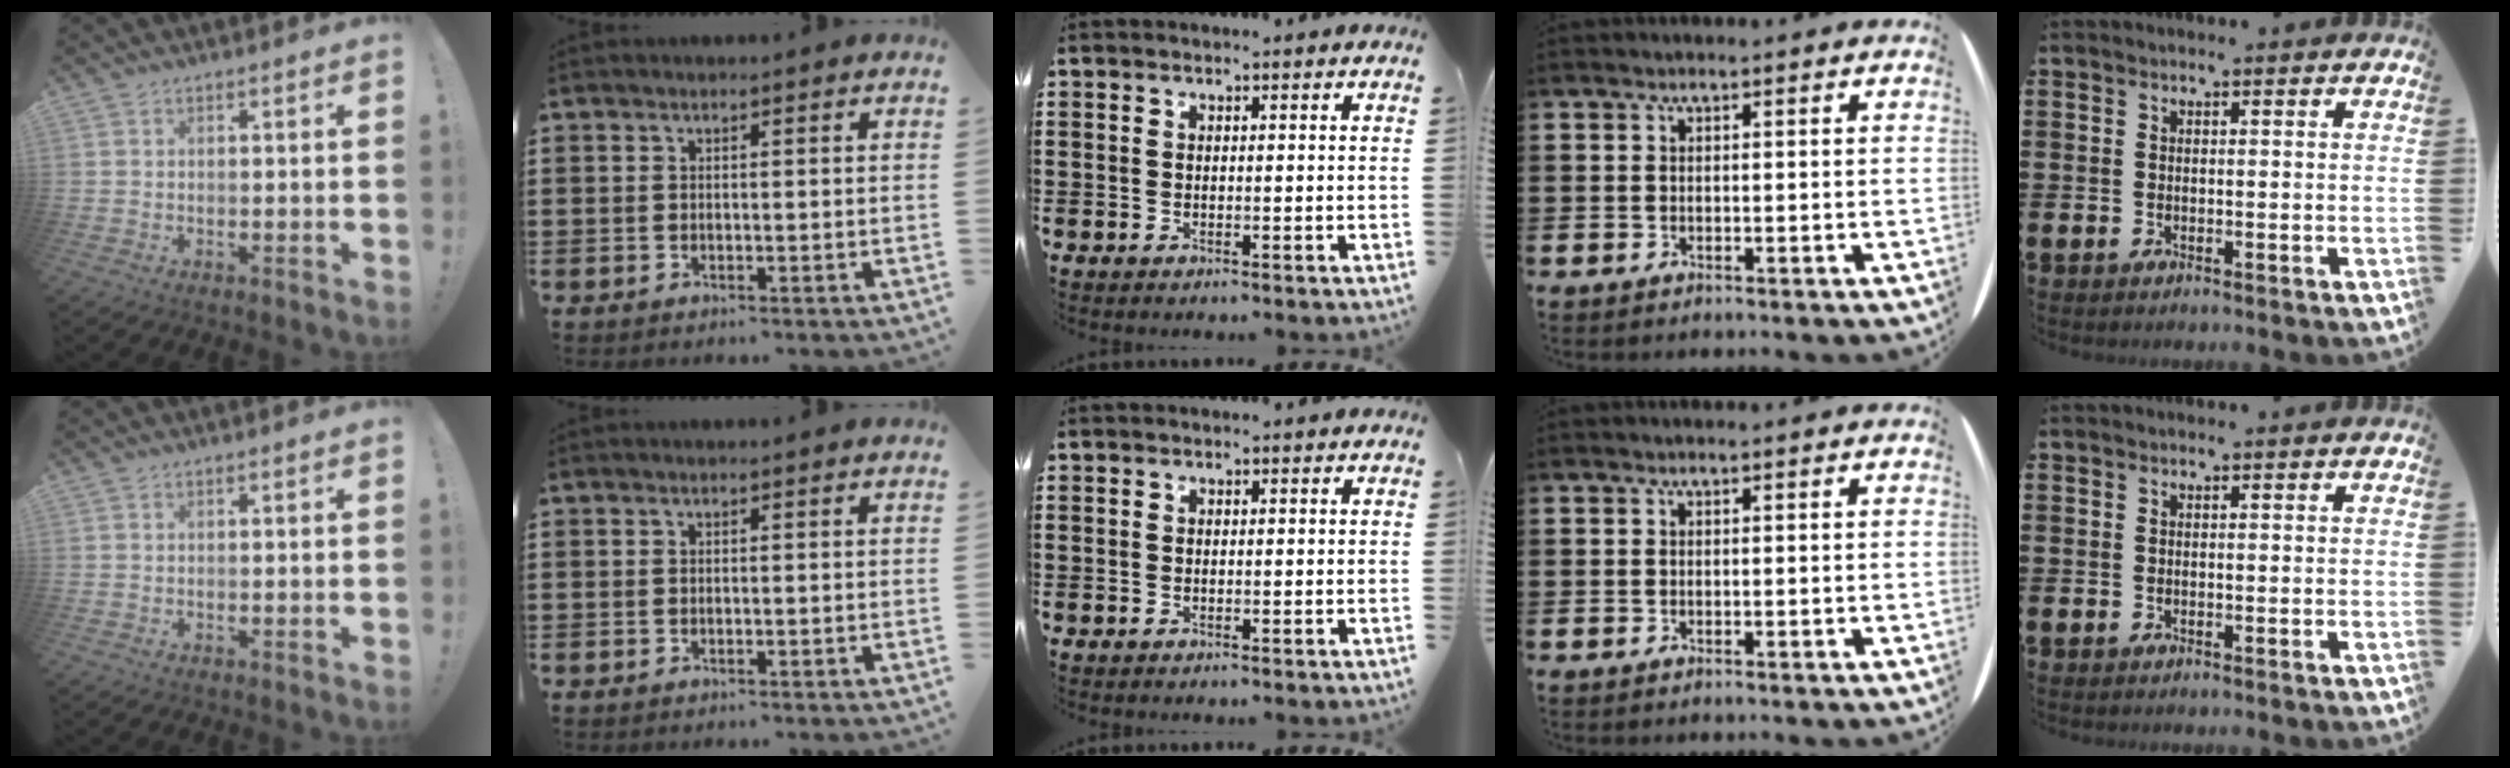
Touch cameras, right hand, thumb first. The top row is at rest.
{}